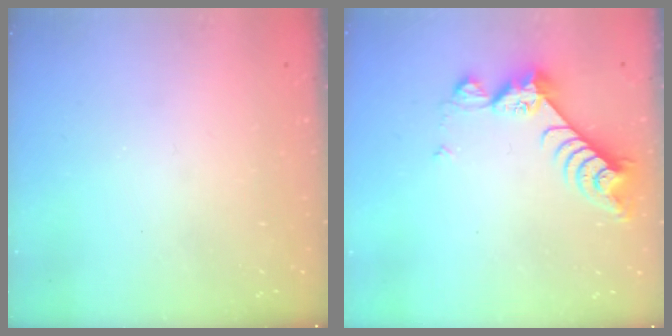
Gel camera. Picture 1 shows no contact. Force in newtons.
{"total": 8.1, "press": 8.0, "slide": 0.8}